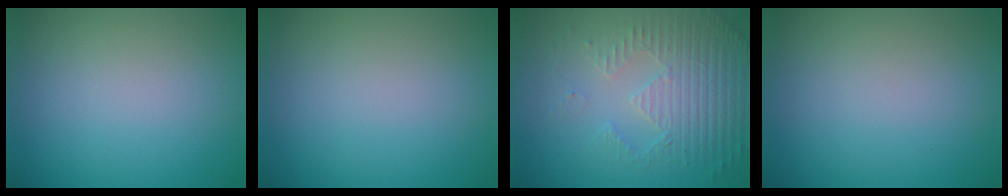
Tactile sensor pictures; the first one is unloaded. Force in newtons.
{"total": 0.0}
{"total": 5.1, "press": 3.5, "slide": 3.8}
{"total": 0.0}